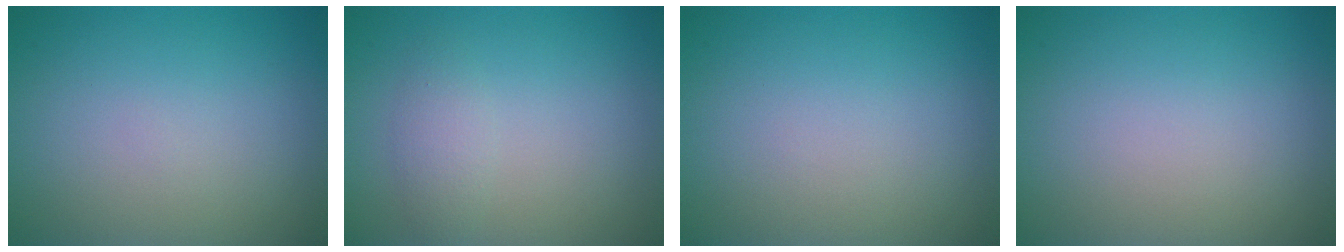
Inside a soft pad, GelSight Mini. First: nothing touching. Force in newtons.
{"total": 1.6, "press": 1.6, "slide": 0.0}
{"total": 0.0}
{"total": 0.0}